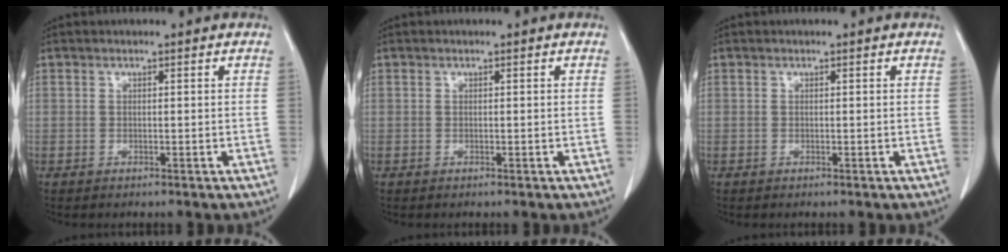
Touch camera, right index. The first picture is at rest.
{"total": 0.0}
{"total": 0.0}